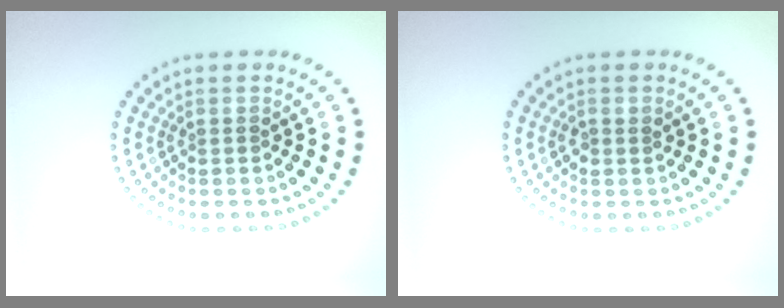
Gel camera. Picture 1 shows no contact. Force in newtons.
{"total": 0.9, "press": 0.9, "slide": 0.3}